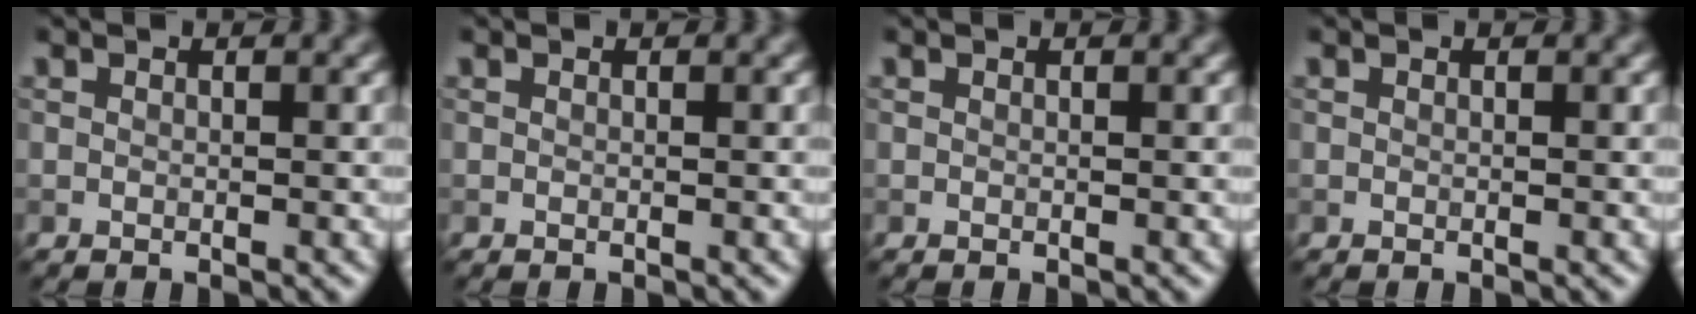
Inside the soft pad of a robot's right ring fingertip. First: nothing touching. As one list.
[{"total": 0.0}, {"total": 0.0}, {"total": 0.0}]